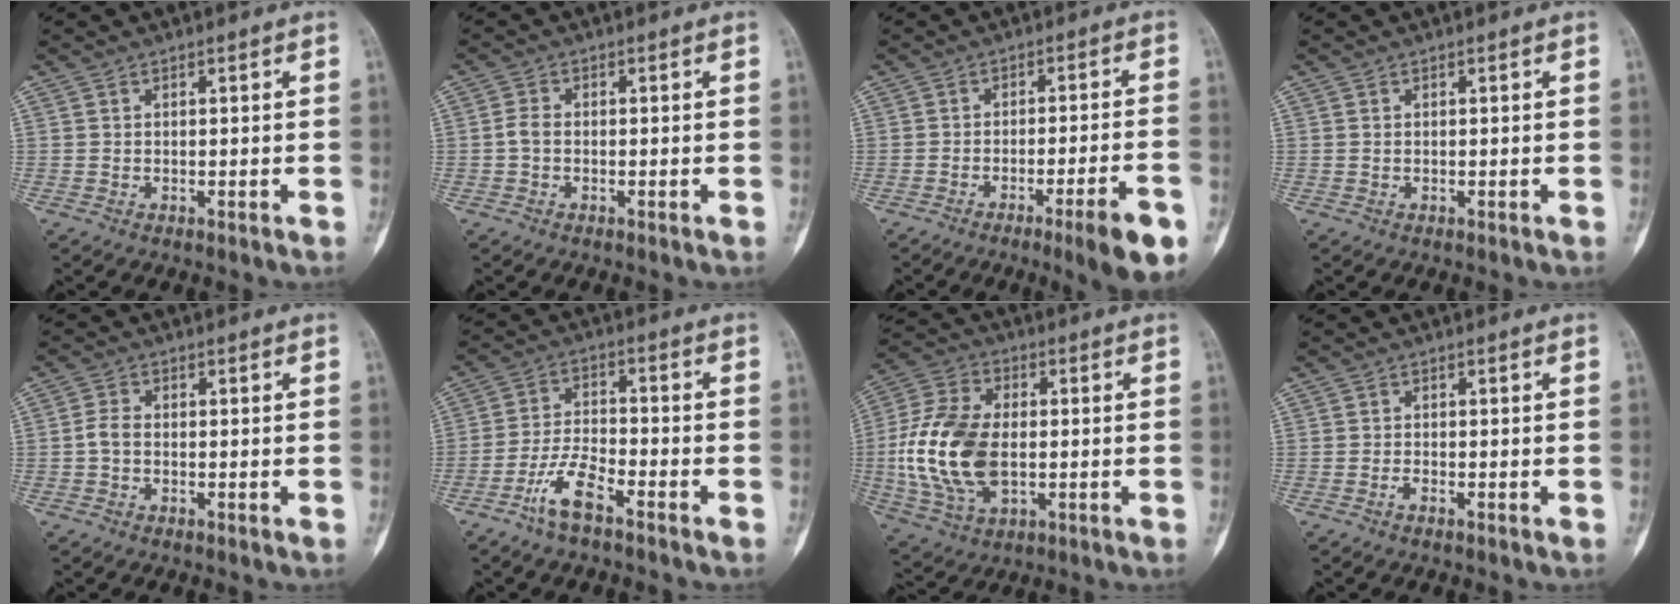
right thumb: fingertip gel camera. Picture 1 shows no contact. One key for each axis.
{"total": 2.0, "fx": -0.5, "fy": 1.3, "fz": 1.4, "tx": -0.029, "ty": 0.003, "tz": -0.015}
{"total": 10.4, "fx": -5.6, "fy": 1.0, "fz": 8.7, "tx": -0.120, "ty": 0.015, "tz": -0.077}
{"total": 0.0}
{"total": 2.4, "fx": -0.6, "fy": 1.5, "fz": 1.8, "tx": -0.035, "ty": 0.006, "tz": -0.018}
{"total": 7.5, "fx": -4.9, "fy": 2.2, "fz": 5.2, "tx": -0.110, "ty": 0.025, "tz": -0.098}
{"total": 17.8, "fx": -1.2, "fy": 10.9, "fz": 14.1, "tx": -0.288, "ty": 0.005, "tz": -0.018}
{"total": 1.0, "fx": -0.7, "fy": 0.2, "fz": 0.6, "tx": -0.015, "ty": 0.001, "tz": -0.017}